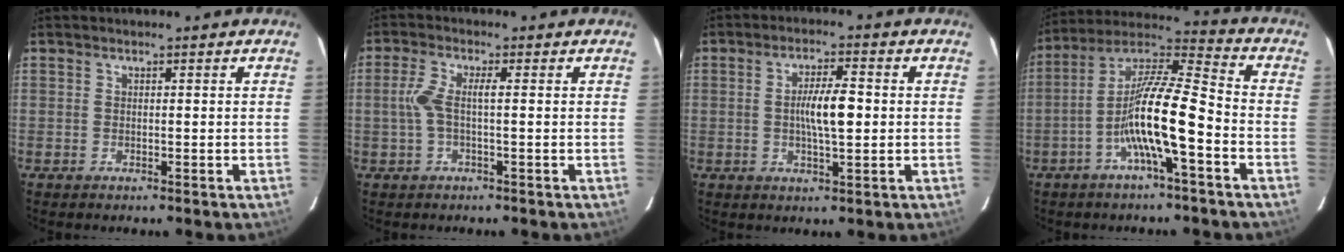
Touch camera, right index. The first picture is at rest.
{"total": 3.9, "force": [0.0, 0.7, 3.8], "torque": [-0.095, 0.010, -0.003]}
{"total": 6.2, "force": [0.0, 1.1, 6.1], "torque": [-0.111, 0.006, -0.001]}
{"total": 13.5, "force": [-4.4, 1.0, 12.7], "torque": [-0.236, 0.016, -0.084]}